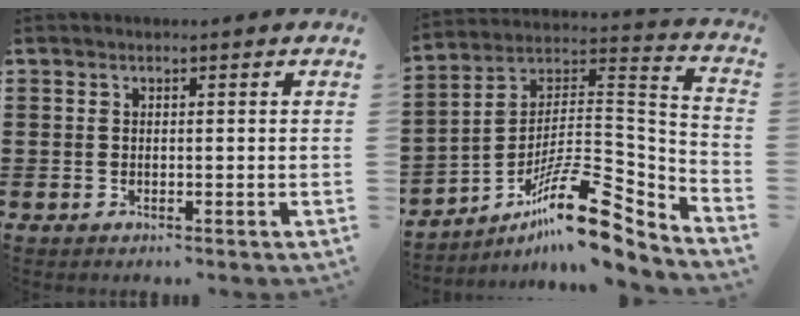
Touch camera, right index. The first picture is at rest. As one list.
[{"total": 15.0, "force": [-9.9, 4.3, 10.4], "torque": [-0.152, 0.027, -0.180]}]